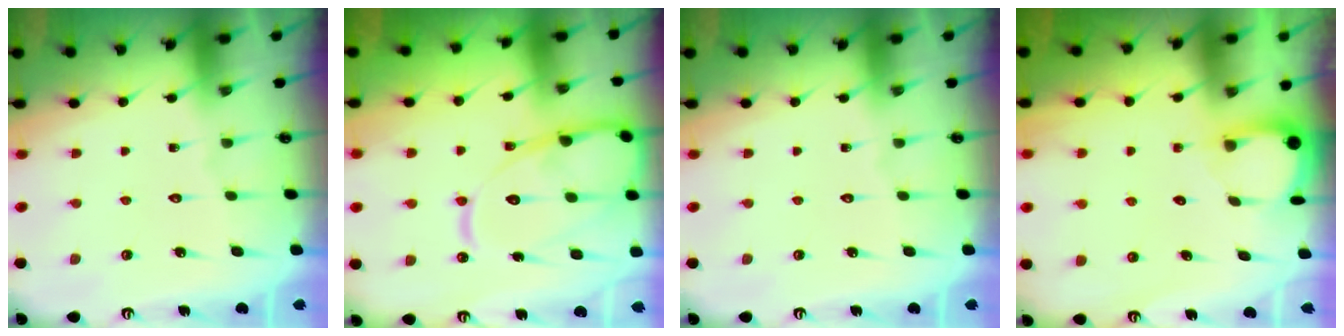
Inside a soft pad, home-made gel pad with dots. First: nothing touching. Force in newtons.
{"total": 16.4, "press": 16.3, "slide": 1.8}
{"total": 0.0}
{"total": 2.8, "press": 2.8, "slide": 0.3}